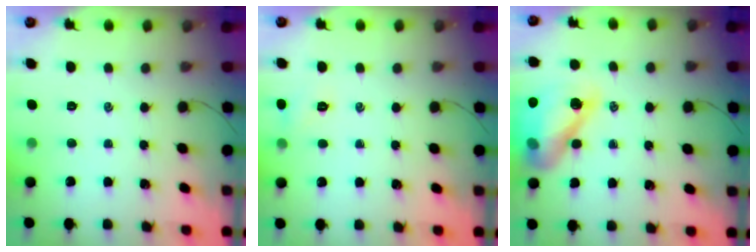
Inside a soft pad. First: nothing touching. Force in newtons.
{"total": 5.2, "press": 5.0, "slide": 1.4}
{"total": 15.5, "press": 14.9, "slide": 4.1}